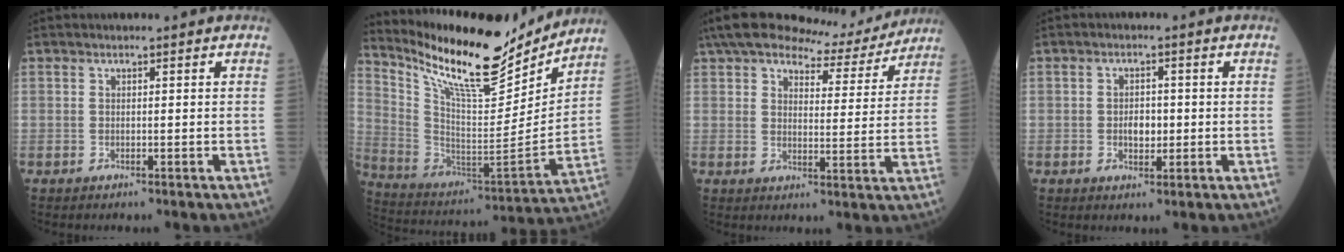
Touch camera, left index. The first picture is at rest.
{"total": 20.0, "force": [17.1, 3.7, 9.8], "torque": [-0.187, -0.029, 0.288]}
{"total": 12.7, "force": [11.6, 2.7, 4.5], "torque": [-0.067, 0.003, 0.158]}
{"total": 3.0, "force": [-0.6, 1.8, 2.3], "torque": [-0.036, 0.000, -0.010]}